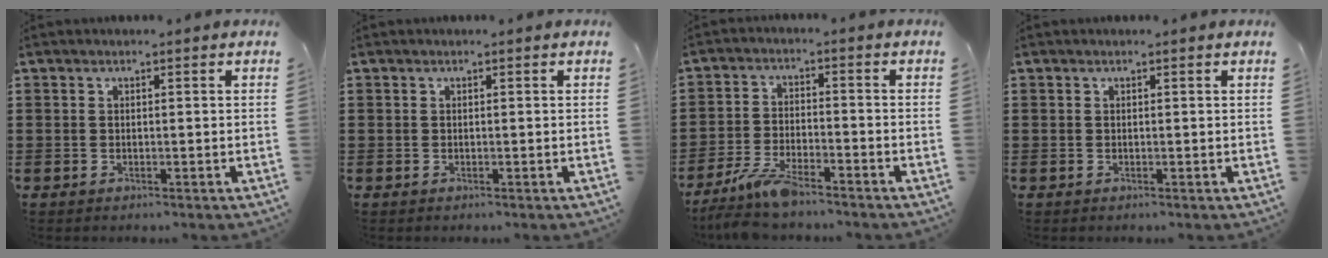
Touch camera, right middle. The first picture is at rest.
{"total": 0.0}
{"total": 6.1, "force": [-5.1, 0.9, 3.1], "torque": [-0.085, -0.010, -0.104]}
{"total": 0.0}